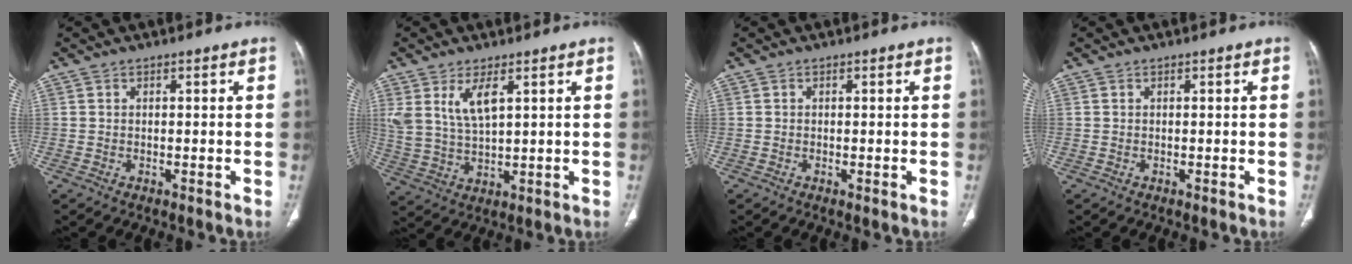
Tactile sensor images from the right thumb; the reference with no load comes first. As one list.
[{"total": 7.3, "force": [3.4, 3.0, 5.8], "torque": [-0.115, -0.017, 0.080]}, {"total": 0.0}, {"total": 0.0}]